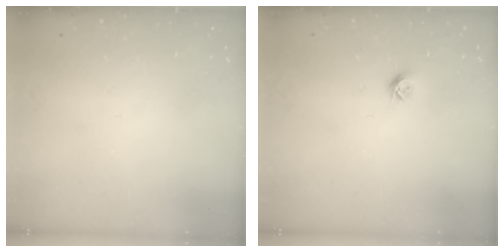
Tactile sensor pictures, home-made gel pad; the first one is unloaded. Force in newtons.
{"total": 5.4, "press": 5.3, "slide": 0.9}